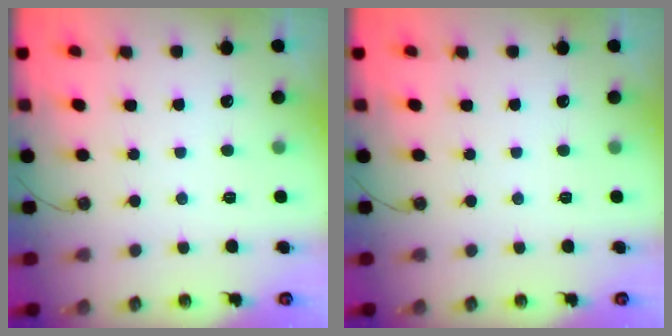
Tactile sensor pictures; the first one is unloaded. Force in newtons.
{"total": 0.0}